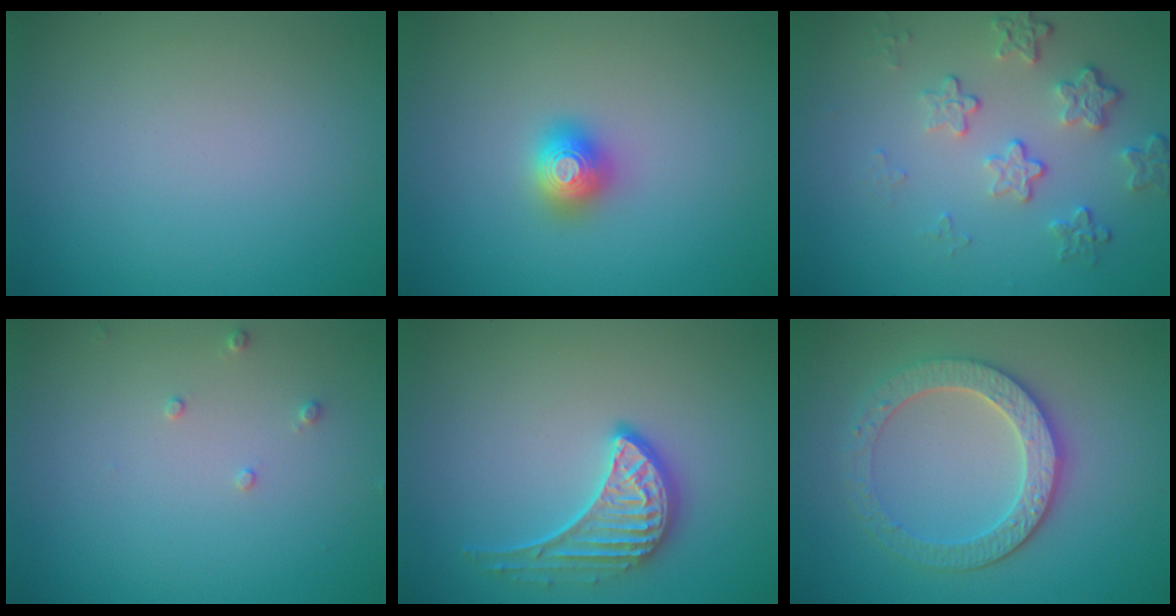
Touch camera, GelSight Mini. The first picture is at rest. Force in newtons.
{"total": 2.0, "press": 2.0, "slide": 0.1}
{"total": 4.1, "press": 2.9, "slide": 2.9}
{"total": 0.8, "press": 0.8, "slide": 0.2}
{"total": 3.5, "press": 3.0, "slide": 1.7}
{"total": 4.2, "press": 3.8, "slide": 1.8}